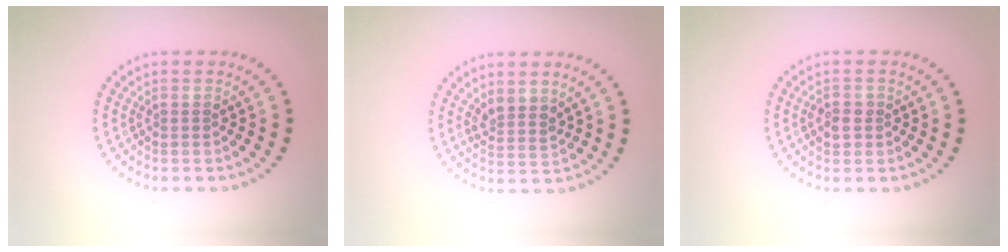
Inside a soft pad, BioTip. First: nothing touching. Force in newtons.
{"total": 2.0, "press": 1.6, "slide": 1.2}
{"total": 1.6, "press": 1.6, "slide": 0.3}